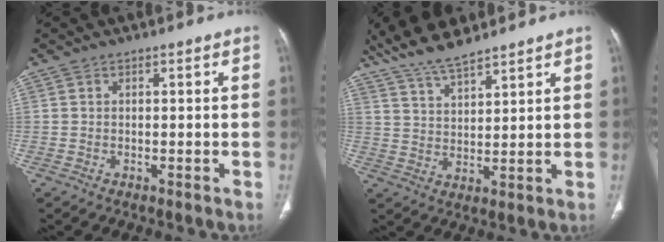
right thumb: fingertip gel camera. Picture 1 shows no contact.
{"total": 9.8, "force": [8.1, 2.4, 4.9], "torque": [-0.082, -0.032, 0.158]}